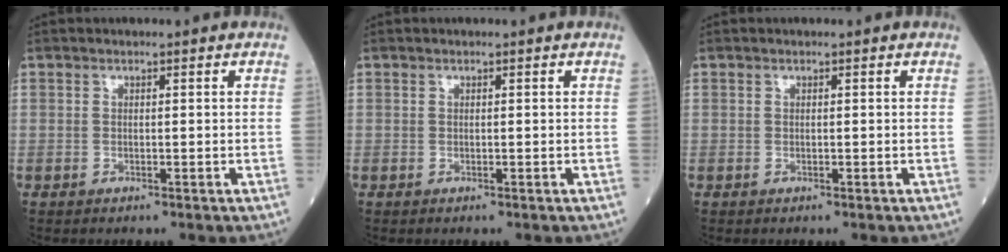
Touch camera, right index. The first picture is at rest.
{"total": 0.0}
{"total": 0.0}